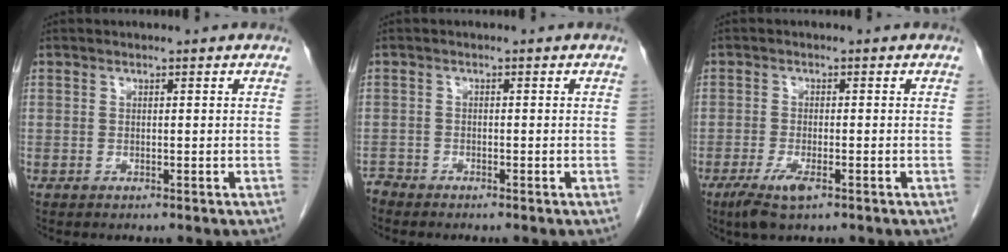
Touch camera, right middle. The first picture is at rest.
{"total": 1.3, "force": [-1.2, 0.0, -0.3], "torque": [0.005, -0.004, -0.026]}
{"total": 4.3, "force": [-2.5, 0.9, 3.4], "torque": [-0.076, -0.010, -0.043]}